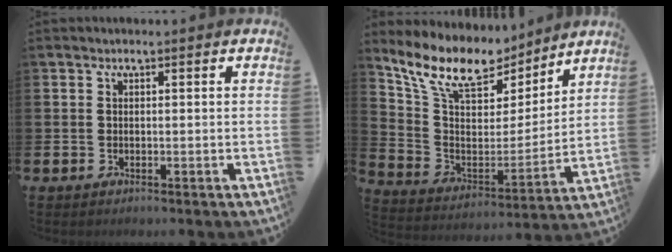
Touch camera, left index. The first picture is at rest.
{"total": 12.5, "force": [10.6, 4.9, 4.6], "torque": [-0.142, -0.059, 0.189]}